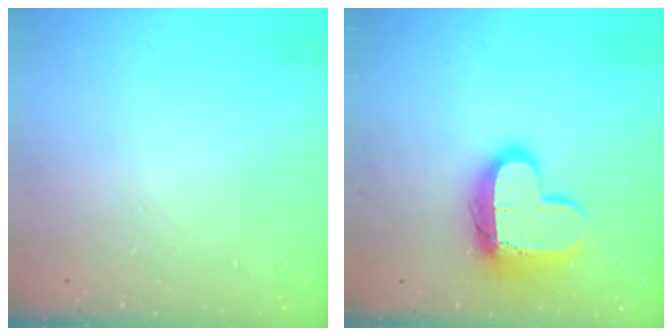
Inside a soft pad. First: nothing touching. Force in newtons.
{"total": 14.1, "press": 14.1, "slide": 1.1}